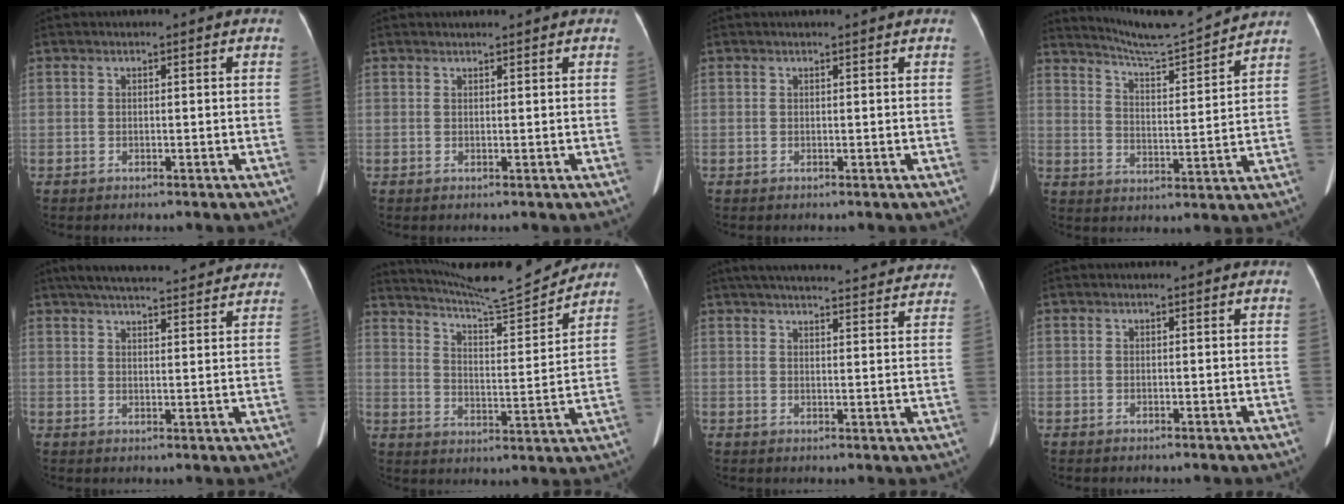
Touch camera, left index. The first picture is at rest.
{"total": 1.1, "force": [1.1, 0.1, 0.1], "torque": [-0.007, 0.010, 0.020]}
{"total": 1.0, "force": [1.0, -0.1, 0.3], "torque": [-0.011, 0.003, 0.014]}
{"total": 12.1, "force": [11.7, -1.1, 2.8], "torque": [-0.058, -0.007, 0.178]}
{"total": 20.3, "force": [18.3, 3.4, 8.1], "torque": [-0.123, 0.036, 0.239]}
{"total": 14.7, "force": [14.1, -0.4, 4.2], "torque": [-0.078, -0.018, 0.215]}
{"total": 27.7, "force": [25.6, 4.4, 9.7], "torque": [-0.153, -0.007, 0.313]}
{"total": 0.0}